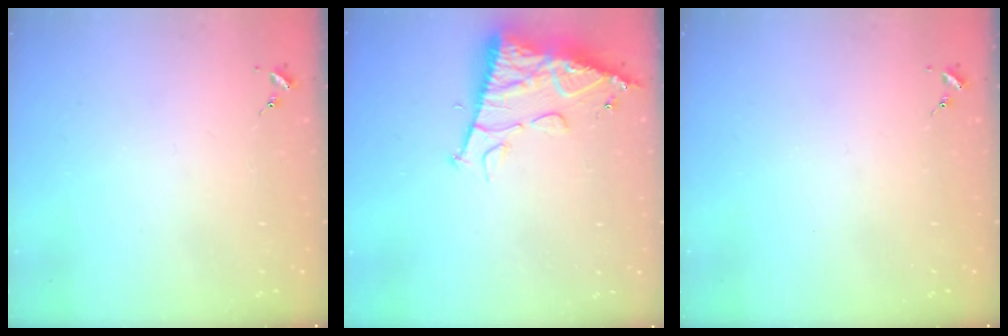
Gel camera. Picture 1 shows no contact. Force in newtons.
{"total": 11.8, "press": 11.7, "slide": 1.2}
{"total": 0.0}